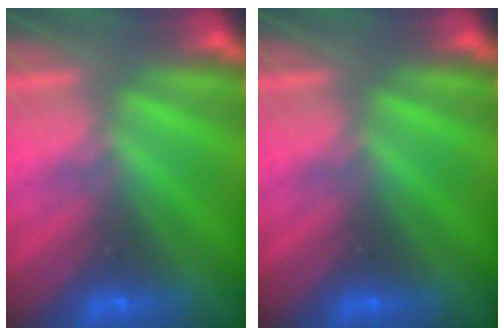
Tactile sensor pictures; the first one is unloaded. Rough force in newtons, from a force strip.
{"total": 0.0}